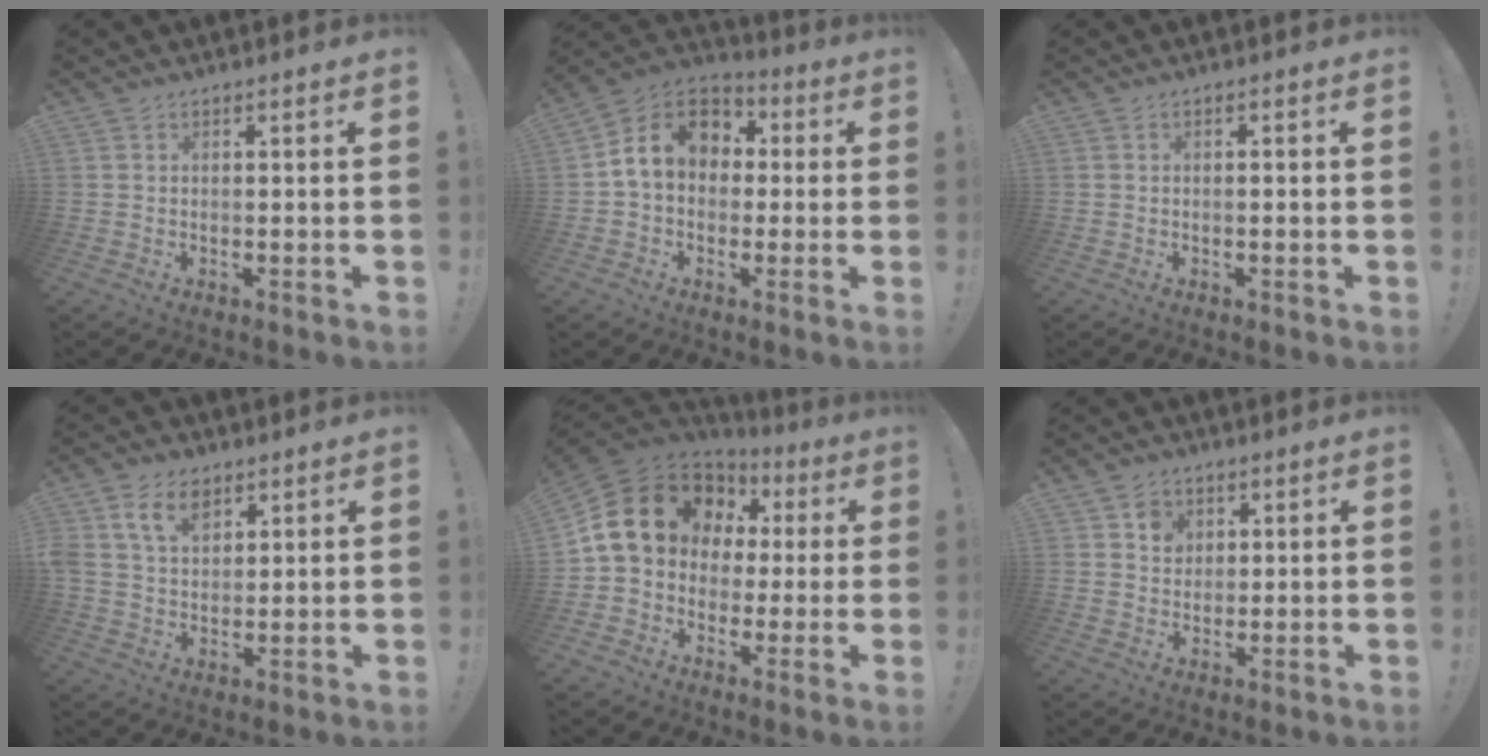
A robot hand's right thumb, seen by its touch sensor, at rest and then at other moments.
{"total": 12.2, "force": [2.3, 9.7, 7.1], "torque": [-0.099, 0.008, 0.048]}
{"total": 0.9, "force": [-0.4, 0.0, 0.8], "torque": [-0.014, 0.001, -0.008]}
{"total": 8.7, "force": [4.7, 5.6, 4.8], "torque": [-0.090, -0.003, 0.092]}
{"total": 17.6, "force": [5.4, 13.6, 9.8], "torque": [-0.156, -0.014, 0.121]}
{"total": 5.2, "force": [2.2, 4.5, 1.5], "torque": [-0.012, -0.011, 0.037]}